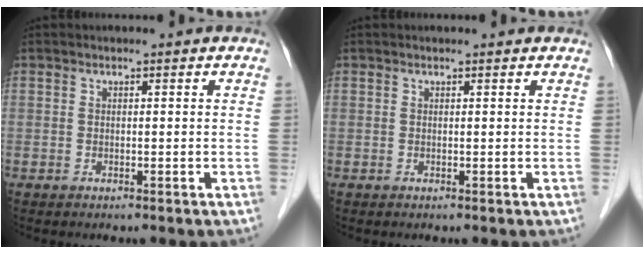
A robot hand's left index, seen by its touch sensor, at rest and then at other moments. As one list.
[{"total": 1.8, "force": [1.8, 0.2, 0.3], "torque": [-0.012, 0.016, 0.017]}]